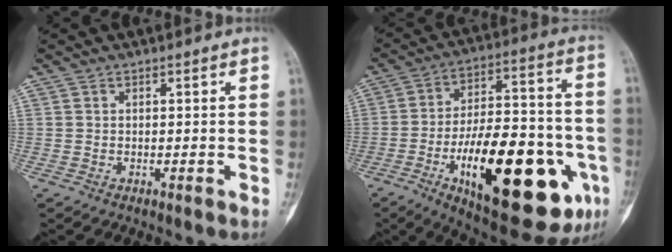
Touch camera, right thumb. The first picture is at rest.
{"total": 30.9, "force": [-10.5, 11.7, 26.6], "torque": [-0.373, 0.023, -0.144]}